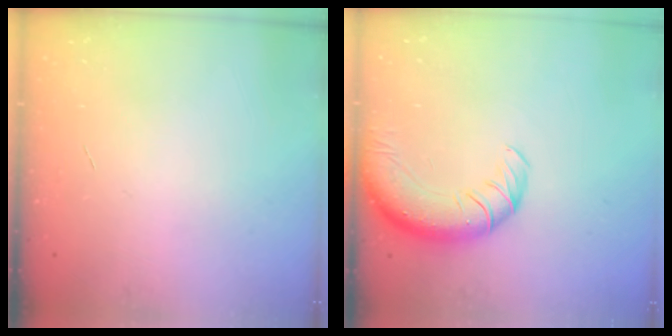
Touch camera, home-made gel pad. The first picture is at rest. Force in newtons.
{"total": 11.9, "press": 11.5, "slide": 3.1}